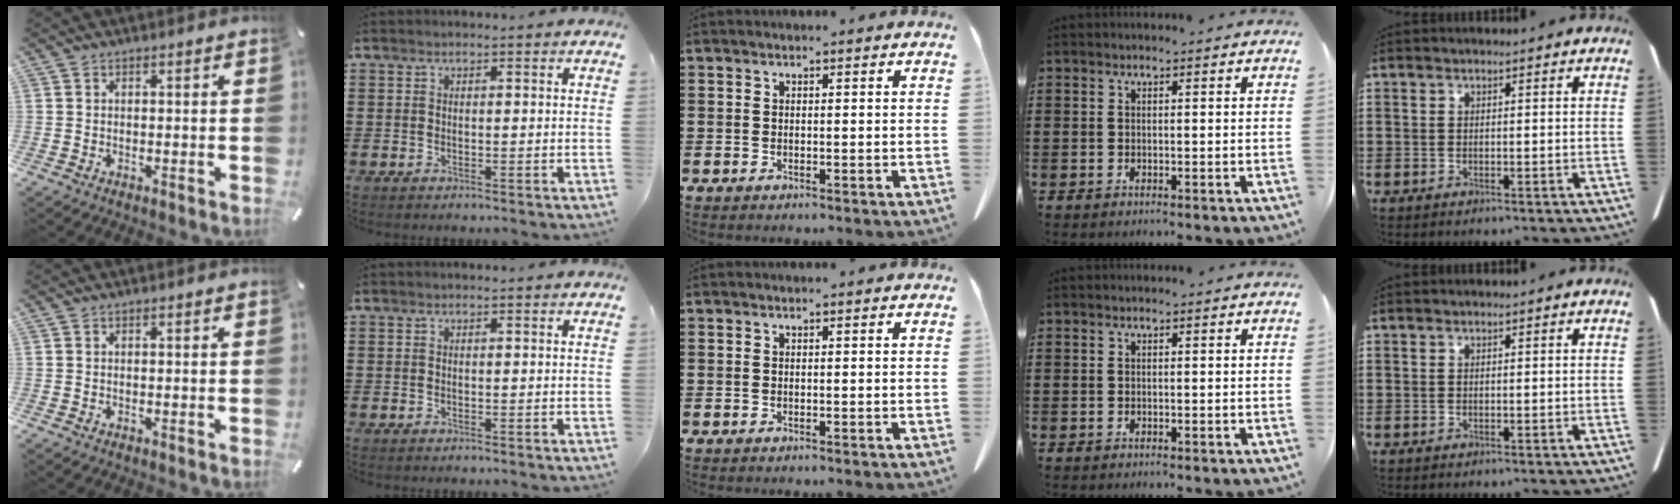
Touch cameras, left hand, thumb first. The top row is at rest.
{}